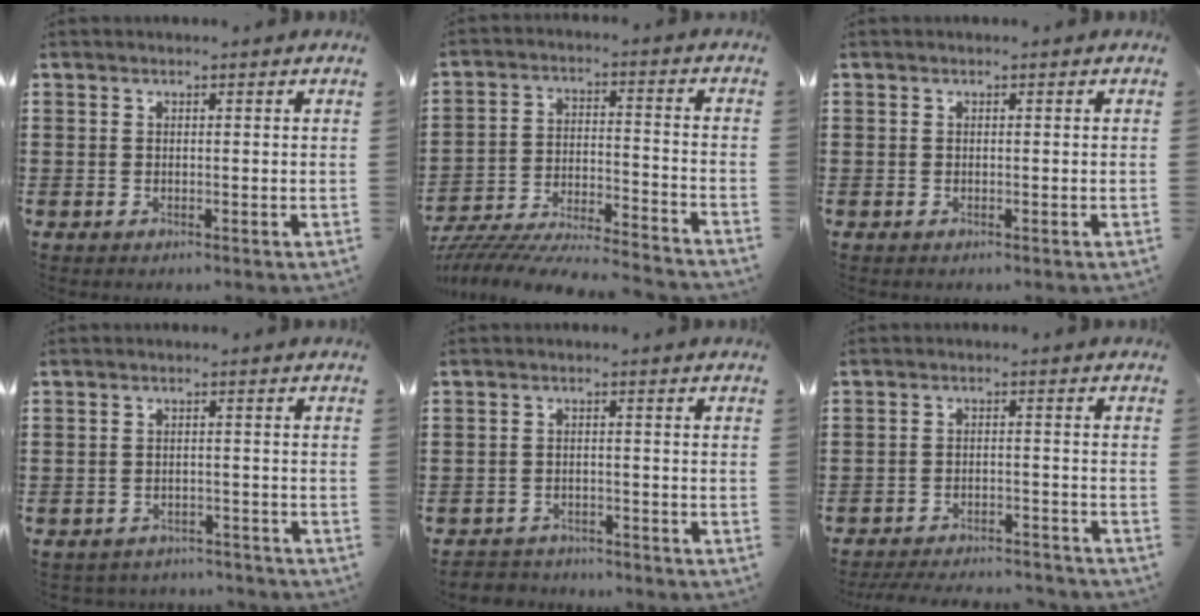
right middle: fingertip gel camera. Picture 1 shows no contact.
{"total": 7.3, "force": [-7.1, 0.2, 1.5], "torque": [-0.026, 0.000, -0.141]}
{"total": 0.0}
{"total": 2.3, "force": [-2.2, 0.4, -0.2], "torque": [-0.004, -0.001, -0.049]}
{"total": 2.2, "force": [-2.1, 0.5, -0.3], "torque": [-0.003, 0.000, -0.050]}
{"total": 3.9, "force": [-3.9, 0.2, 0.7], "torque": [-0.019, 0.000, -0.081]}